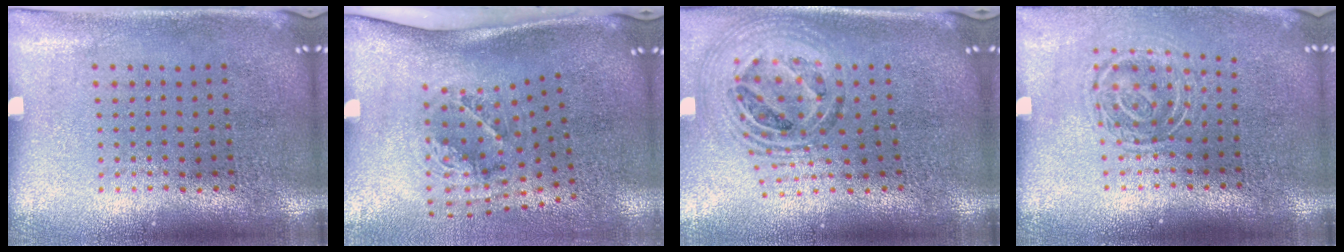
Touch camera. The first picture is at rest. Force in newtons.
{"total": 1.9, "press": 1.2, "slide": 1.4}
{"total": 1.7, "press": 1.5, "slide": 0.8}
{"total": 1.7, "press": 1.2, "slide": 1.2}